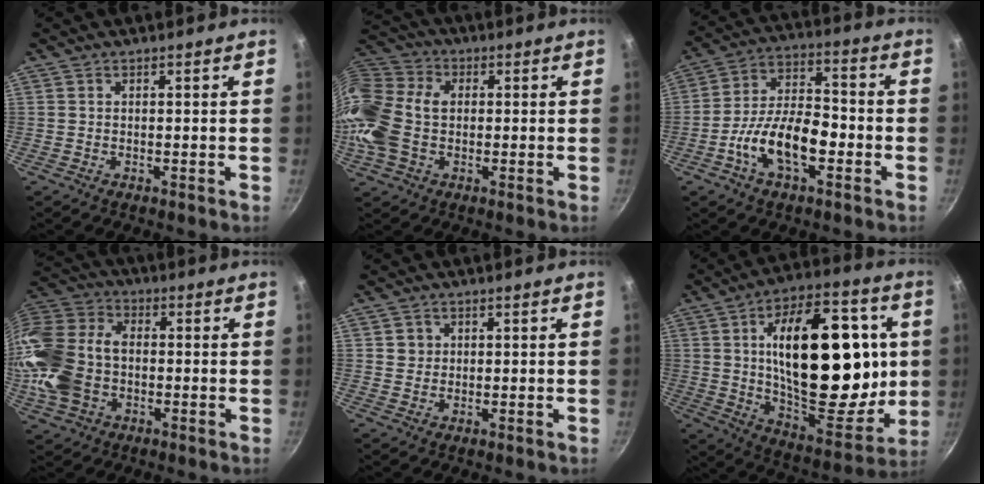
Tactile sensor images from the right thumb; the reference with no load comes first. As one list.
[{"total": 18.6, "force": [-0.4, 13.8, 12.5], "torque": [-0.263, 0.030, -0.015]}, {"total": 13.6, "force": [-4.8, 6.7, 10.8], "torque": [-0.170, 0.046, -0.094]}, {"total": 19.5, "force": [-2.6, 14.3, 13.1], "torque": [-0.282, 0.037, -0.054]}, {"total": 2.1, "force": [0.5, 2.0, 0.4], "torque": [0.006, 0.005, 0.006]}, {"total": 32.7, "force": [4.4, 17.6, 27.2], "torque": [-0.381, -0.008, 0.069]}]